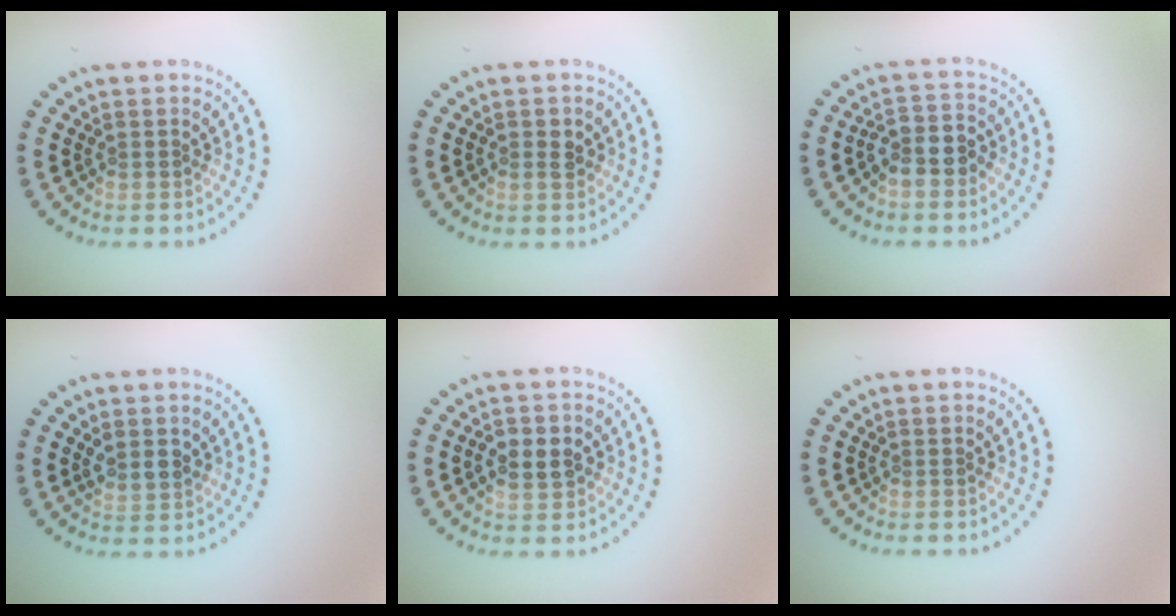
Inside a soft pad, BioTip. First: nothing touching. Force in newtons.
{"total": 1.5, "press": 1.5, "slide": 0.1}
{"total": 2.8, "press": 2.5, "slide": 1.1}
{"total": 1.9, "press": 1.8, "slide": 0.8}
{"total": 2.9, "press": 2.9, "slide": 0.2}
{"total": 0.0}